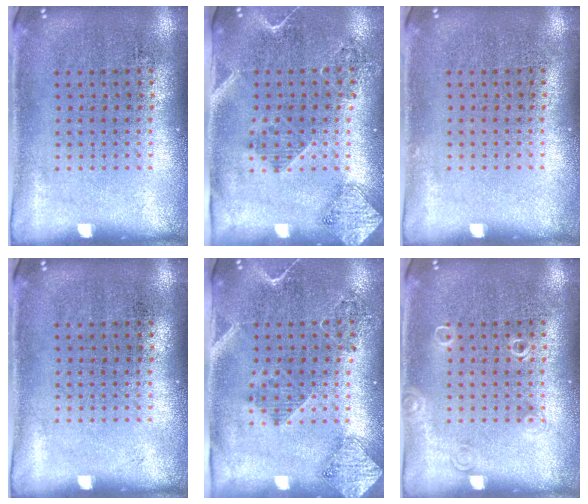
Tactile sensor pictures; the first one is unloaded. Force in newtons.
{"total": 1.8, "press": 1.6, "slide": 0.9}
{"total": 0.0}
{"total": 0.0}
{"total": 1.8, "press": 1.7, "slide": 0.8}
{"total": 1.0, "press": 1.0, "slide": 0.2}